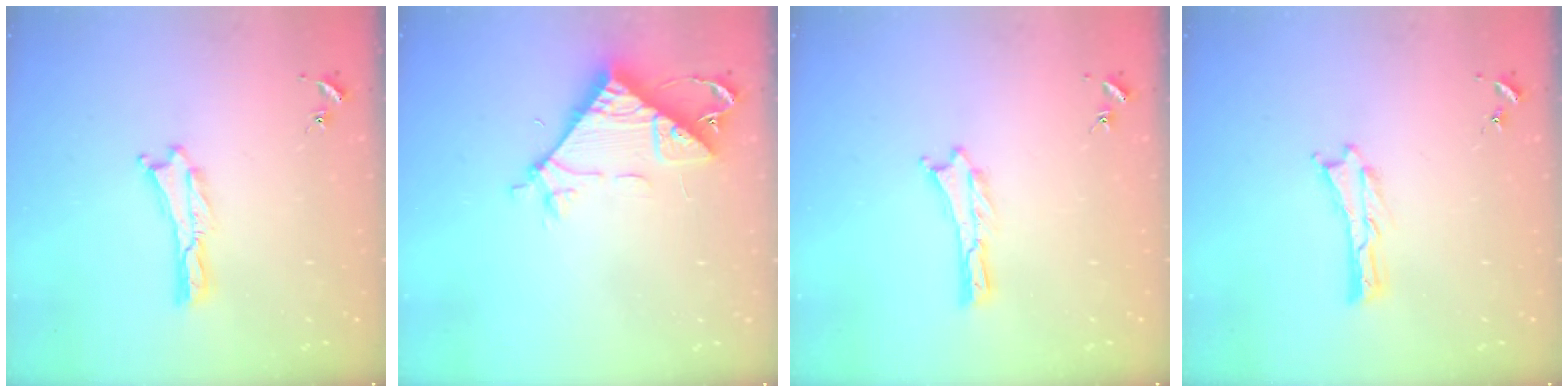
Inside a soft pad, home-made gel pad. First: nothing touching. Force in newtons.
{"total": 9.7, "press": 9.7, "slide": 0.8}
{"total": 0.0}
{"total": 0.0}